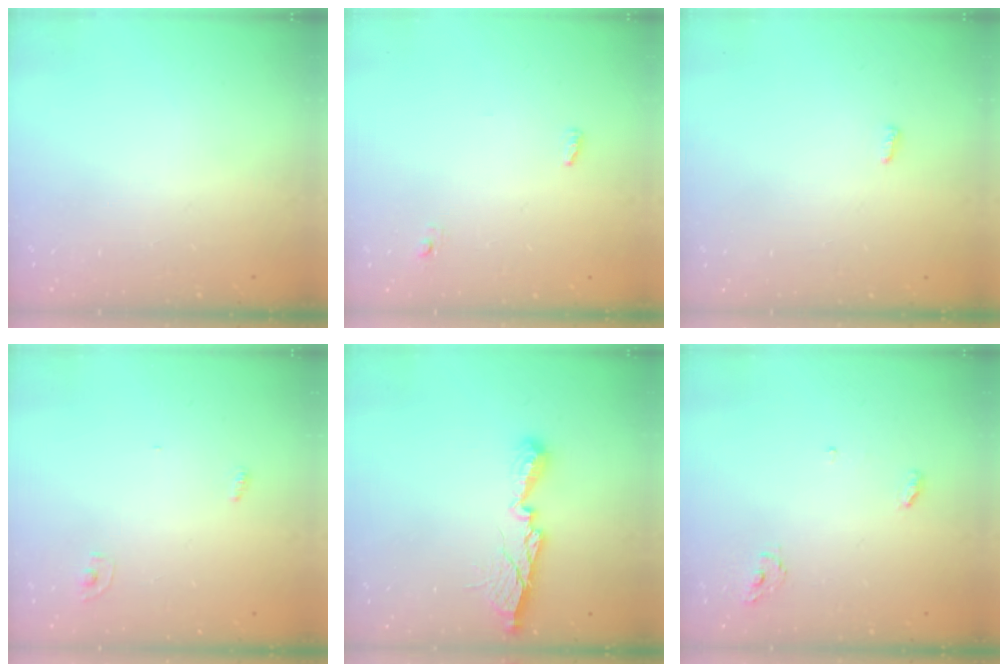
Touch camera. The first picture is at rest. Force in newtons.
{"total": 3.6, "press": 3.4, "slide": 1.0}
{"total": 2.8, "press": 2.8, "slide": 0.5}
{"total": 2.8, "press": 2.8, "slide": 0.1}
{"total": 11.0, "press": 11.0, "slide": 0.4}
{"total": 3.5, "press": 3.5, "slide": 0.3}